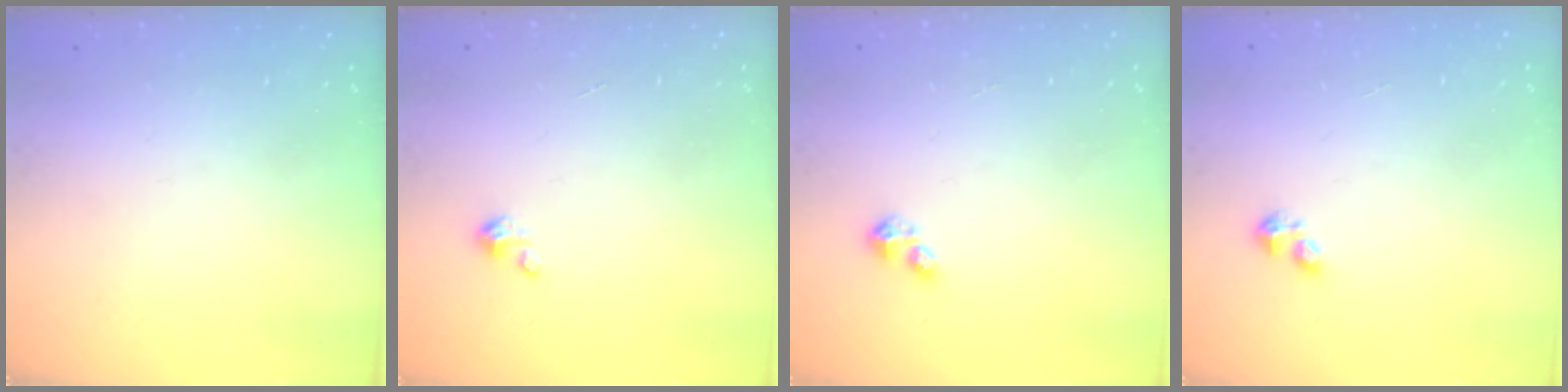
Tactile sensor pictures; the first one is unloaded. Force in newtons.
{"total": 1.4, "press": 1.4, "slide": 0.3}
{"total": 2.7, "press": 2.7, "slide": 0.4}
{"total": 2.4, "press": 2.3, "slide": 0.6}